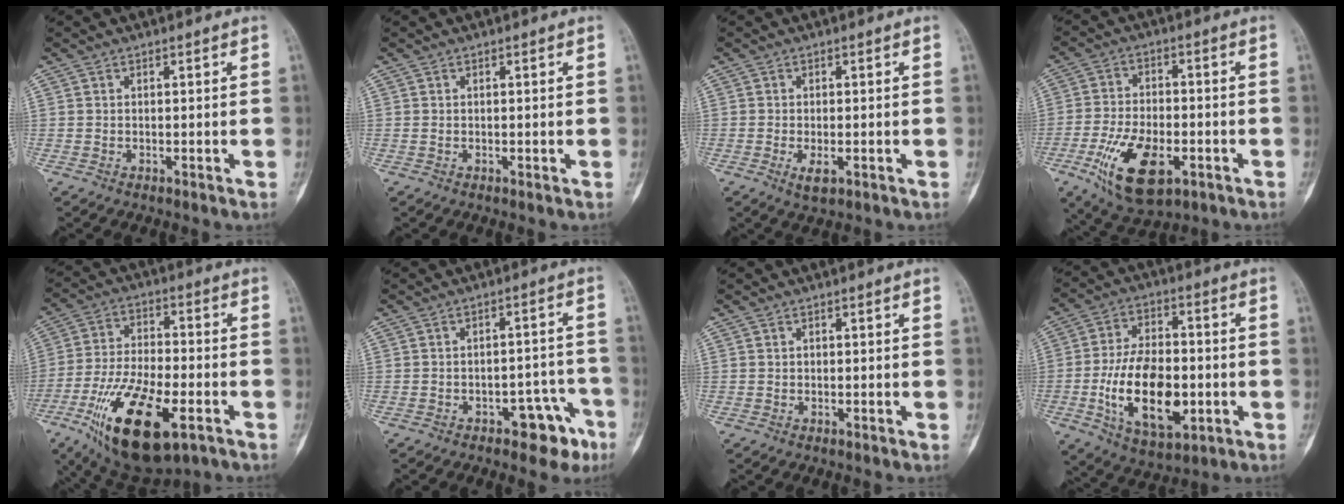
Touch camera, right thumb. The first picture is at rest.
{"total": 0.0}
{"total": 2.7, "force": [-1.0, 1.2, 2.2], "torque": [-0.043, -0.004, -0.017]}
{"total": 14.1, "force": [-5.7, 7.1, 10.8], "torque": [-0.192, 0.009, -0.094]}
{"total": 20.3, "force": [-9.0, 8.4, 16.1], "torque": [-0.309, 0.016, -0.147]}
{"total": 7.9, "force": [-4.6, 4.0, 5.1], "torque": [-0.033, 0.045, -0.054]}
{"total": 0.0}
{"total": 17.6, "force": [-3.6, 9.6, 14.3], "torque": [-0.234, 0.009, -0.051]}